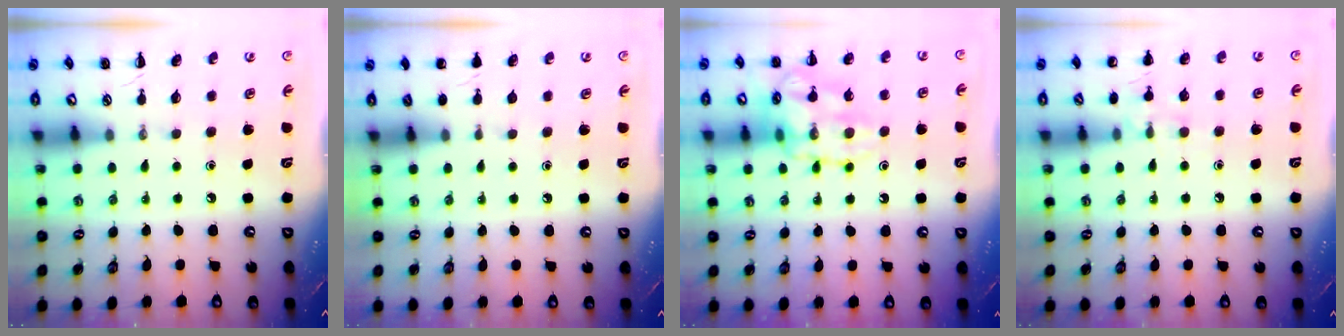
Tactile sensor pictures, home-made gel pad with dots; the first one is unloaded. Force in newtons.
{"total": 1.1, "press": 1.0, "slide": 0.2}
{"total": 15.8, "press": 15.7, "slide": 1.4}
{"total": 7.8, "press": 7.5, "slide": 2.1}